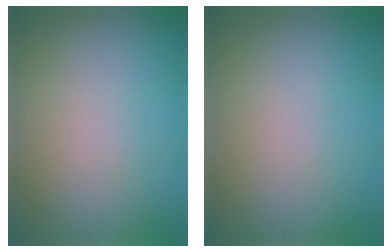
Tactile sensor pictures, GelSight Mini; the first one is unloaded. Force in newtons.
{"total": 0.0}